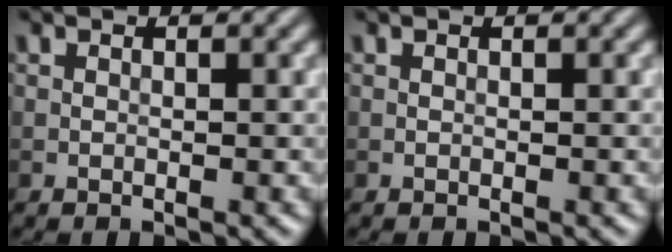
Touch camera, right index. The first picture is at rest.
{"total": 0.0}